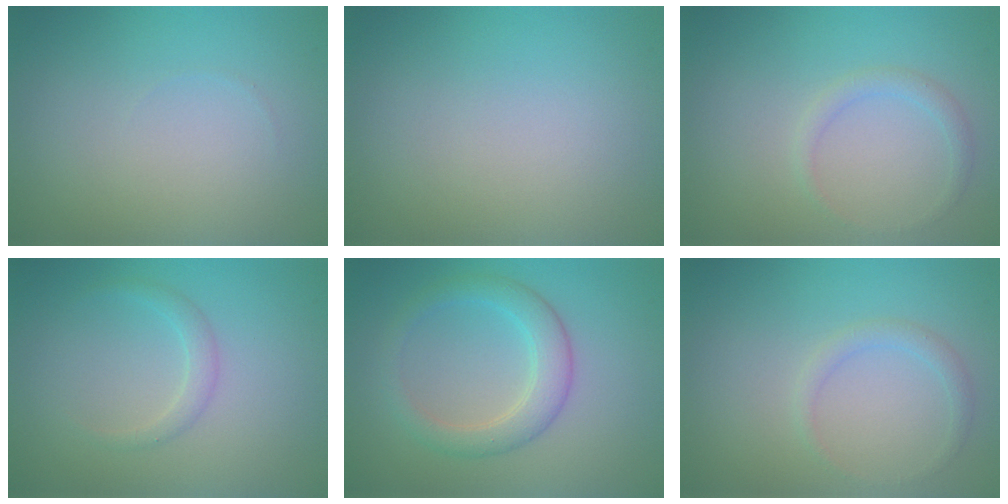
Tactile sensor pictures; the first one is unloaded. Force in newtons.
{"total": 0.0}
{"total": 1.3, "press": 1.3, "slide": 0.1}
{"total": 1.3, "press": 1.3, "slide": 0.0}
{"total": 3.5, "press": 3.5, "slide": 0.1}
{"total": 1.3, "press": 1.3, "slide": 0.1}